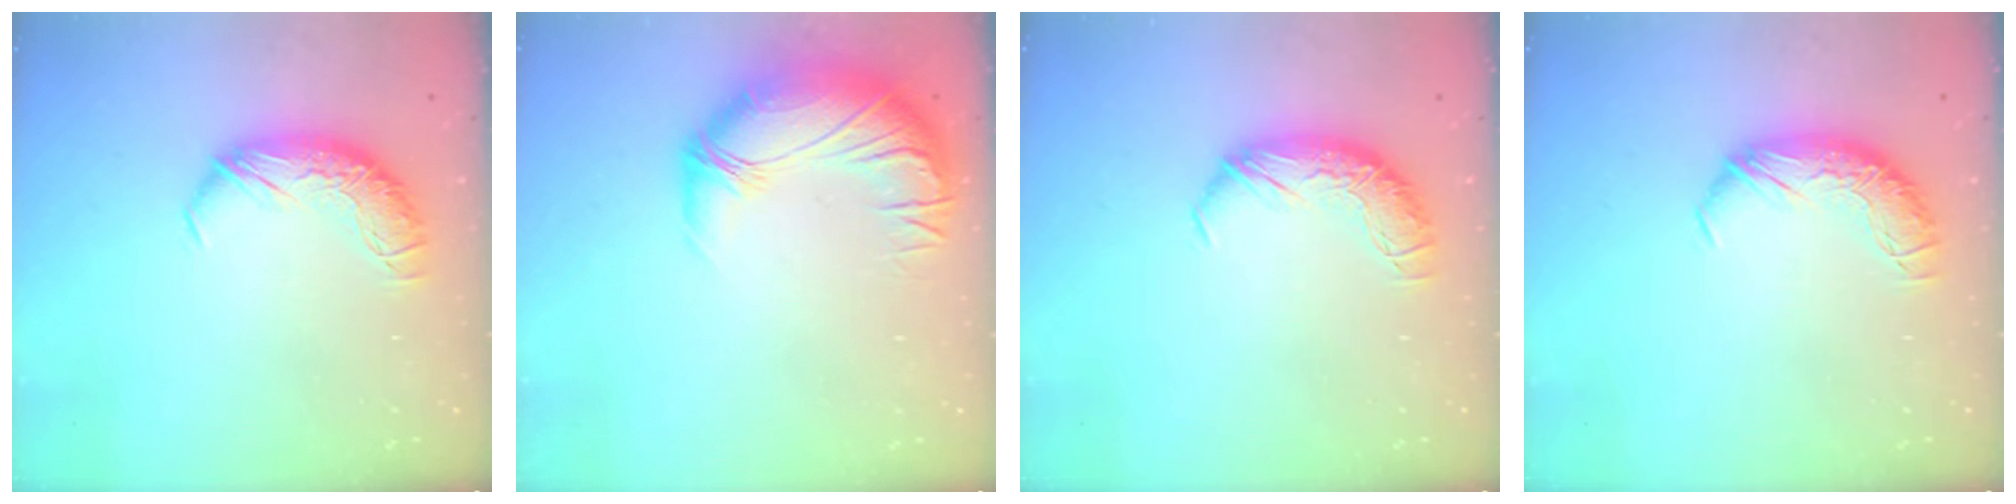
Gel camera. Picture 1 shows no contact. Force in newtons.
{"total": 3.4, "press": 1.5, "slide": 3.1}
{"total": 0.0}
{"total": 0.0}